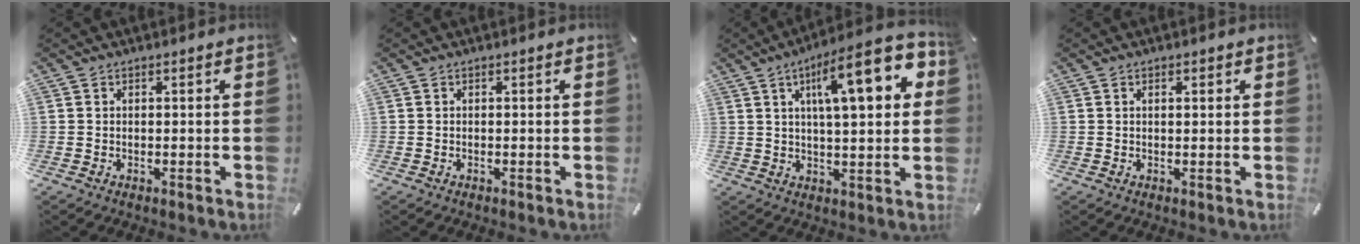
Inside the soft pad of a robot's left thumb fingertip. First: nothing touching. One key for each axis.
{"total": 0.0}
{"total": 16.9, "fx": 6.5, "fy": 4.6, "fz": 14.9, "tx": -0.229, "ty": -0.020, "tz": 0.095}
{"total": 0.9, "fx": 0.4, "fy": 0.5, "fz": 0.6, "tx": -0.012, "ty": 0.003, "tz": 0.006}